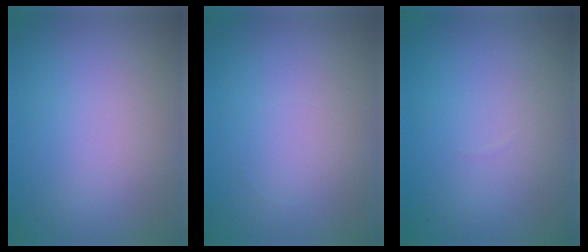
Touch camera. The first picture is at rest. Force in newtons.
{"total": 0.0}
{"total": 0.0}